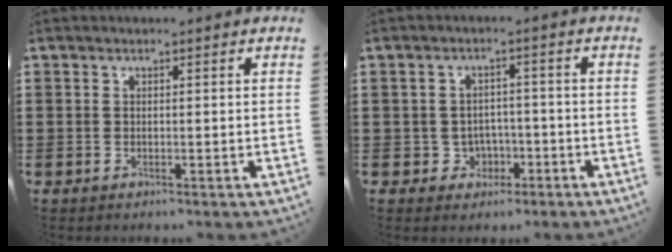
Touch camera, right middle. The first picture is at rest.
{"total": 2.9, "force": [-1.4, 2.4, 0.8], "torque": [-0.026, 0.003, -0.031]}